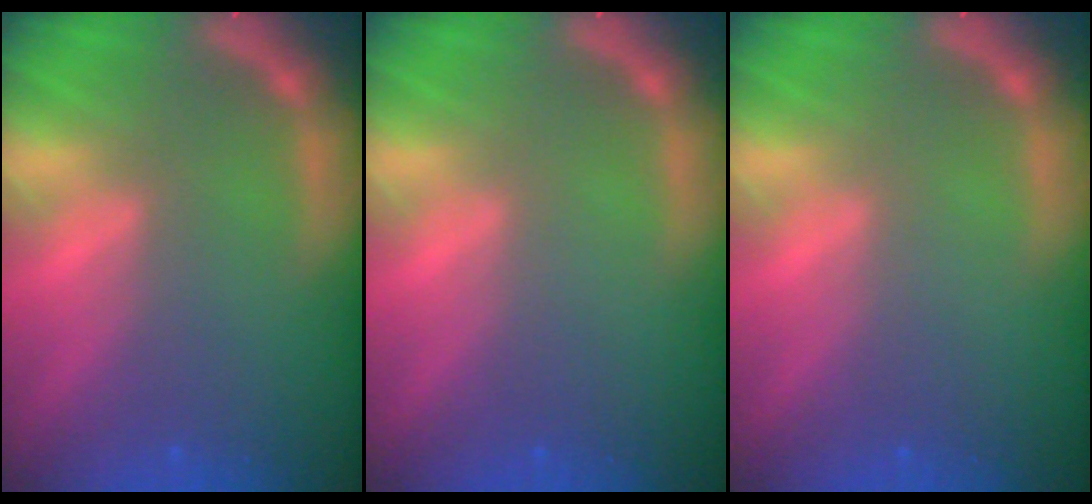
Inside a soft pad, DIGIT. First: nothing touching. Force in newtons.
{"total": 0.0}
{"total": 0.0}